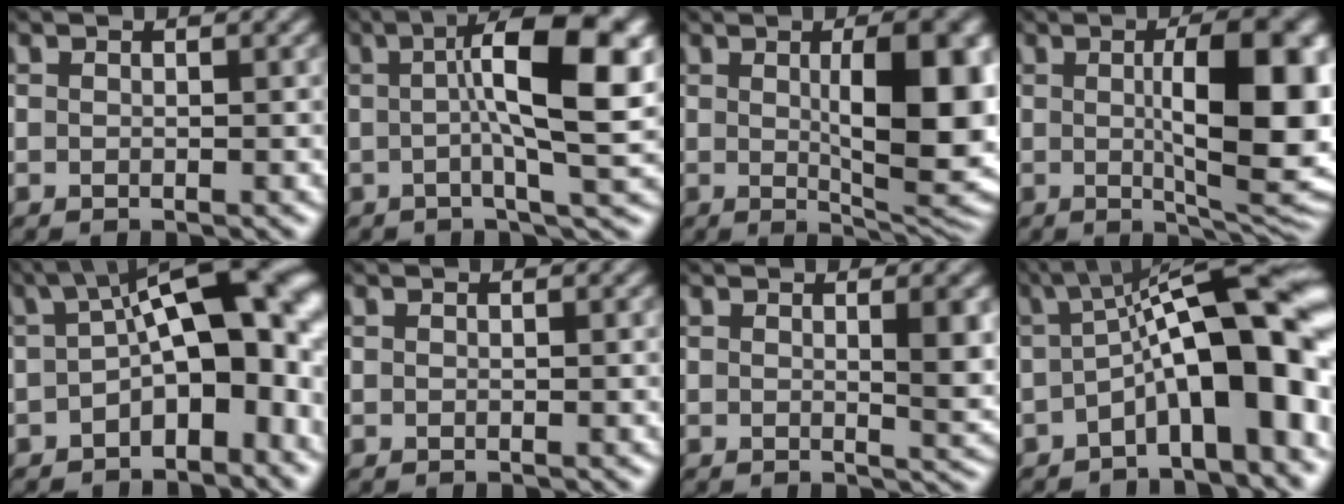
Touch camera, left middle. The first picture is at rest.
{"total": 11.3, "force": [1.3, 2.7, 10.9], "torque": [-0.140, 0.021, 0.011]}
{"total": 10.3, "force": [1.0, 2.9, 9.9], "torque": [-0.126, -0.004, 0.021]}
{"total": 11.6, "force": [0.8, 3.1, 11.1], "torque": [-0.143, 0.000, 0.015]}
{"total": 12.2, "force": [-0.4, 5.4, 10.9], "torque": [-0.134, 0.024, -0.025]}
{"total": 0.0}
{"total": 3.2, "force": [0.7, 0.8, 3.1], "torque": [-0.036, -0.004, 0.011]}
{"total": 12.2, "force": [-1.1, 3.3, 11.7], "torque": [-0.167, 0.028, -0.023]}